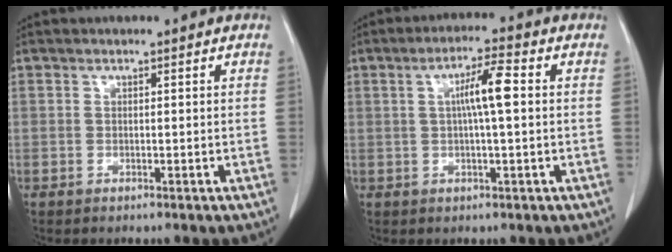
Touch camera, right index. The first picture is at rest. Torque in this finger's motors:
{"motor_torque": [0.70, -0.04, 0.34, 0.11]}